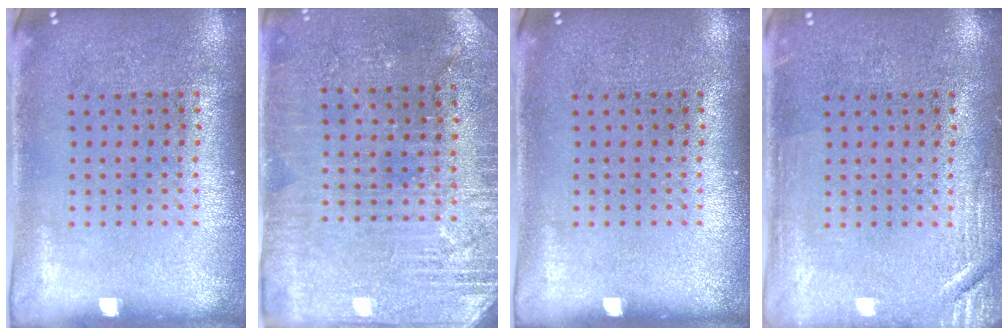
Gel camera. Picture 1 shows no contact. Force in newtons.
{"total": 2.8, "press": 2.8, "slide": 0.4}
{"total": 0.0}
{"total": 2.1, "press": 2.0, "slide": 0.4}